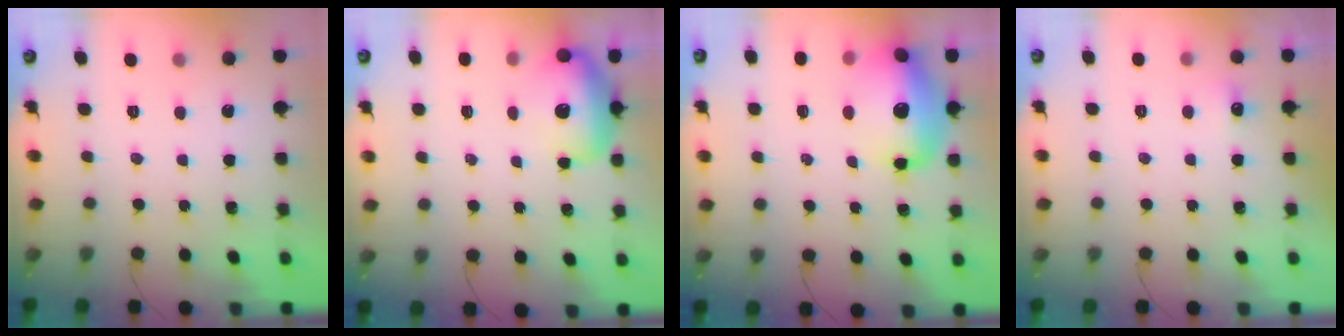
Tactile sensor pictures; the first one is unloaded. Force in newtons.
{"total": 19.2, "press": 15.6, "slide": 11.2}
{"total": 15.5, "press": 15.1, "slide": 3.7}
{"total": 4.5, "press": 4.3, "slide": 1.2}